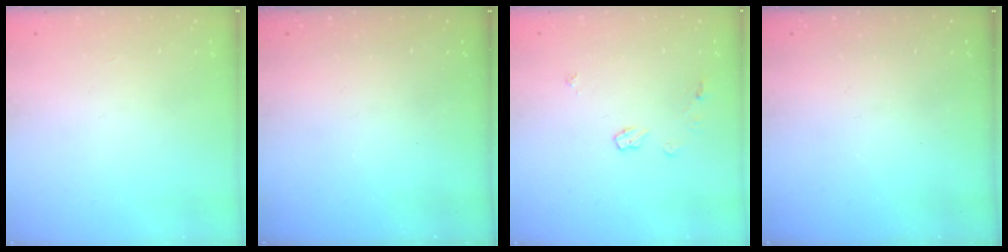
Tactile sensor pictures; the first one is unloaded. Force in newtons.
{"total": 0.0}
{"total": 5.0, "press": 5.0, "slide": 0.4}
{"total": 0.0}